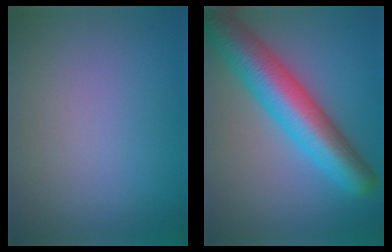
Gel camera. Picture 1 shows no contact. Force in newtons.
{"total": 9.4, "press": 9.4, "slide": 0.4}